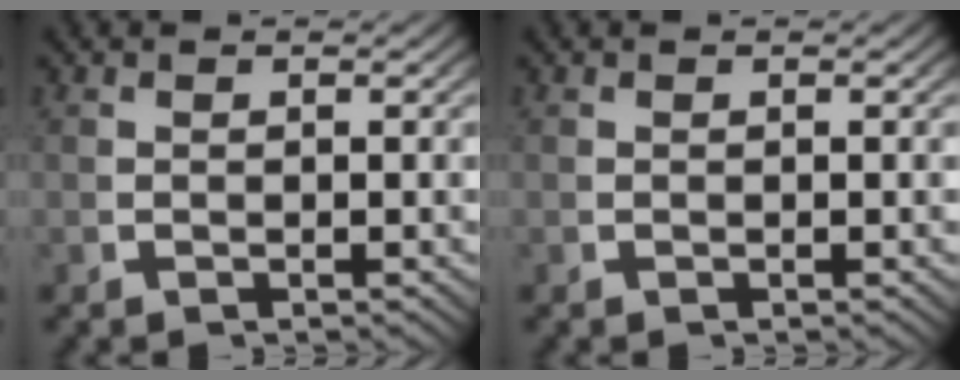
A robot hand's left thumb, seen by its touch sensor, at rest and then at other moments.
{"total": 0.0}